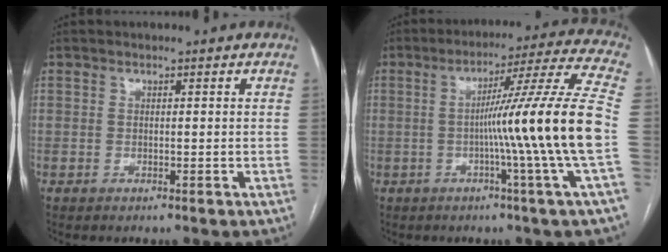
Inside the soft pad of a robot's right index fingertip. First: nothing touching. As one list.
[{"total": 16.4, "force": [-2.5, -3.5, 15.8], "torque": [-0.232, -0.007, -0.048]}]